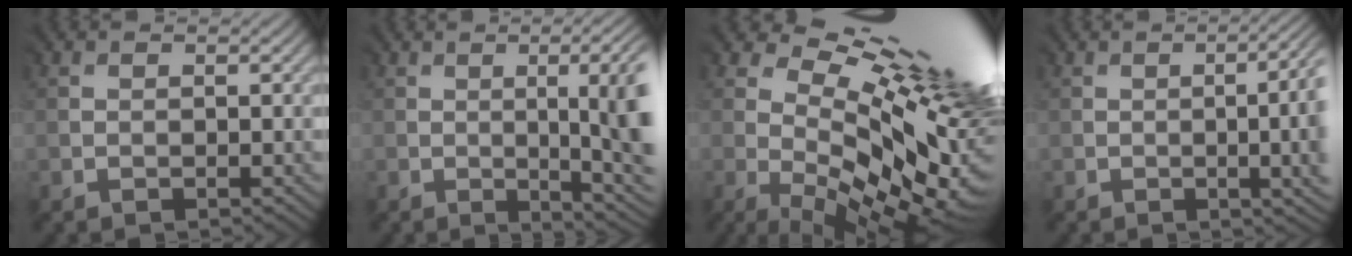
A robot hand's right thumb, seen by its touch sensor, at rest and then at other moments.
{"total": 9.7, "force": [-0.7, 3.4, 9.1], "torque": [-0.091, 0.008, -0.010]}
{"total": 16.1, "force": [5.0, 6.7, 13.8], "torque": [-0.231, -0.002, 0.106]}
{"total": 10.1, "force": [-0.3, 4.8, 8.9], "torque": [-0.090, 0.004, -0.001]}